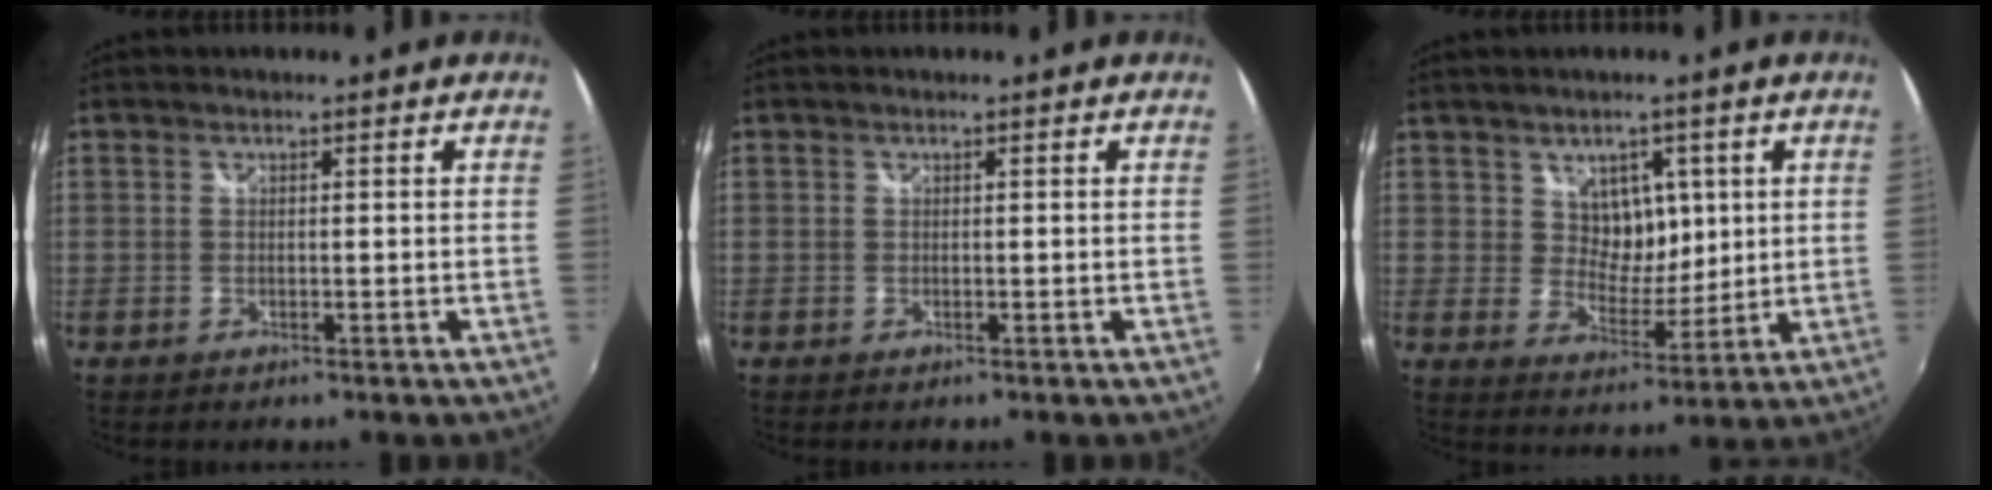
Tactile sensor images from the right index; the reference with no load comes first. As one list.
[{"total": 0.0}, {"total": 6.5, "force": [2.4, 5.1, 3.2], "torque": [-0.043, -0.001, 0.045]}]